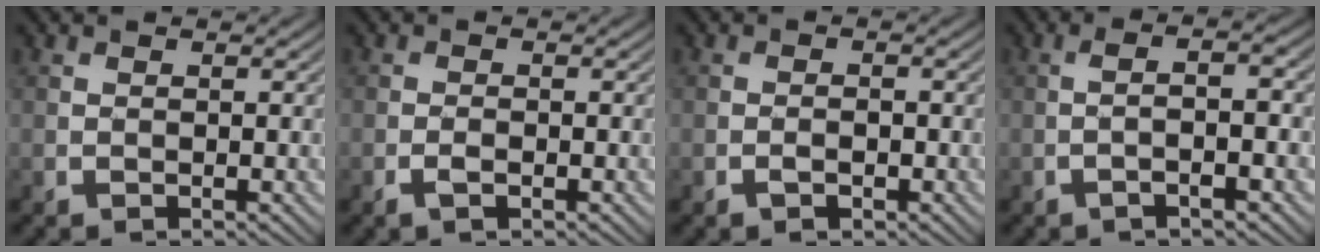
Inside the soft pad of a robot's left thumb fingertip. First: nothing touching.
{"total": 1.3, "force": [-0.7, 0.6, 1.0], "torque": [-0.023, 0.000, -0.017]}
{"total": 1.6, "force": [-0.8, 0.9, 1.0], "torque": [-0.016, 0.002, -0.017]}
{"total": 4.0, "force": [-1.0, 0.6, 3.8], "torque": [-0.065, 0.010, -0.031]}